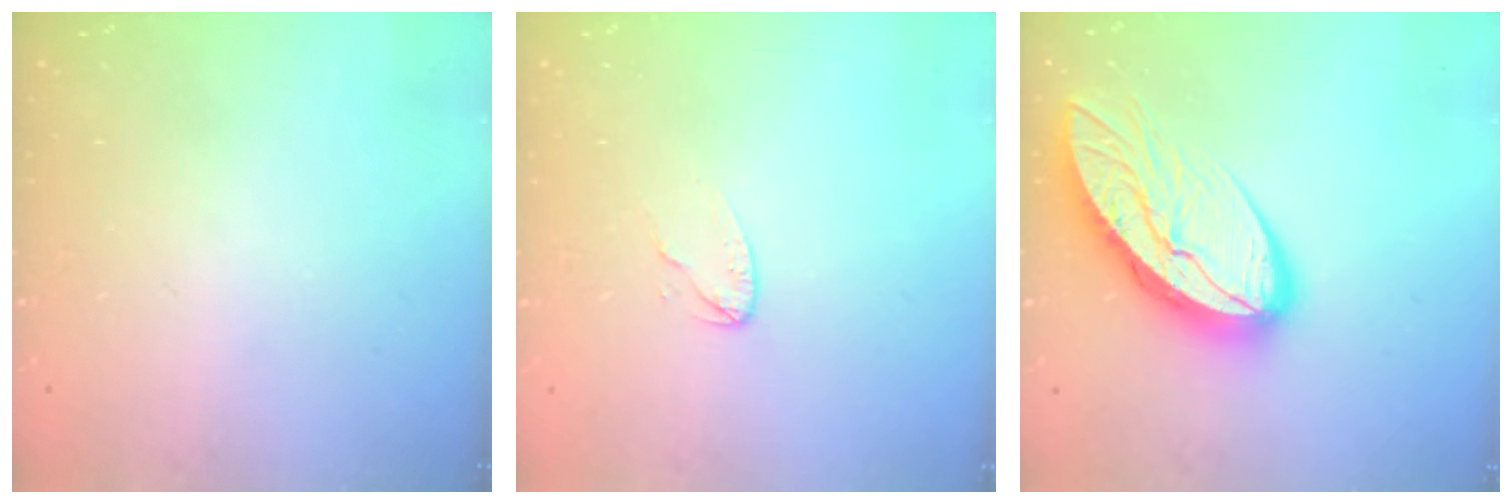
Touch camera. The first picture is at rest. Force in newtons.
{"total": 3.2, "press": 3.2, "slide": 0.3}
{"total": 14.5, "press": 14.5, "slide": 1.3}